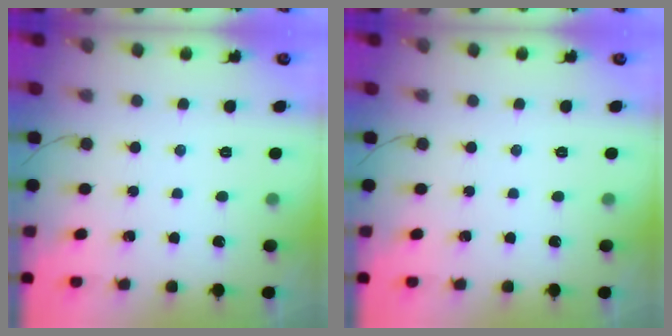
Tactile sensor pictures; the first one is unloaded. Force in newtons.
{"total": 0.0}